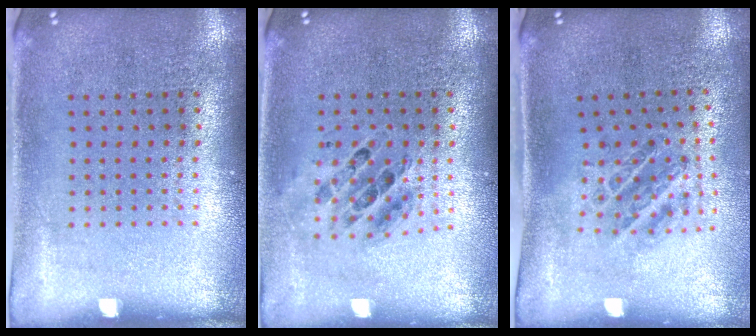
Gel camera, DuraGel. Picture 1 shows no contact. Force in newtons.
{"total": 0.7, "press": 0.7, "slide": 0.1}
{"total": 1.0, "press": 1.0, "slide": 0.2}